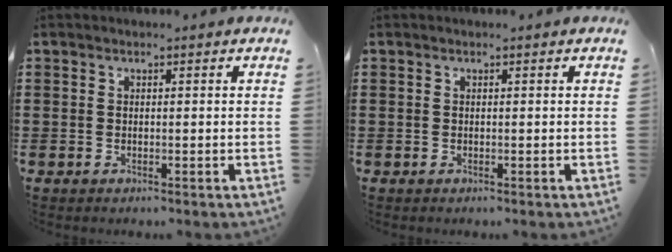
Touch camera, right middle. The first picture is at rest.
{"total": 0.0}